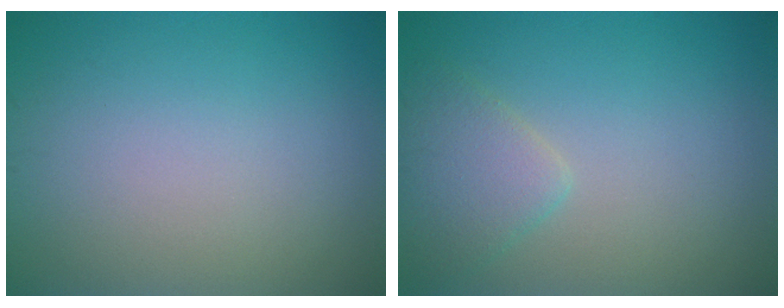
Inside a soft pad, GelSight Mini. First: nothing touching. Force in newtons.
{"total": 2.6, "press": 2.6, "slide": 0.2}